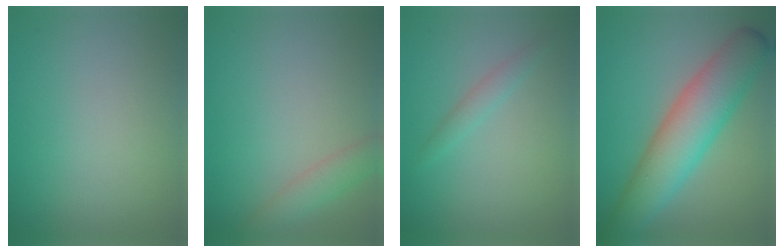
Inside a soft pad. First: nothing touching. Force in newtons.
{"total": 2.3, "press": 2.3, "slide": 0.1}
{"total": 1.1, "press": 1.1, "slide": 0.1}
{"total": 8.2, "press": 8.2, "slide": 0.2}